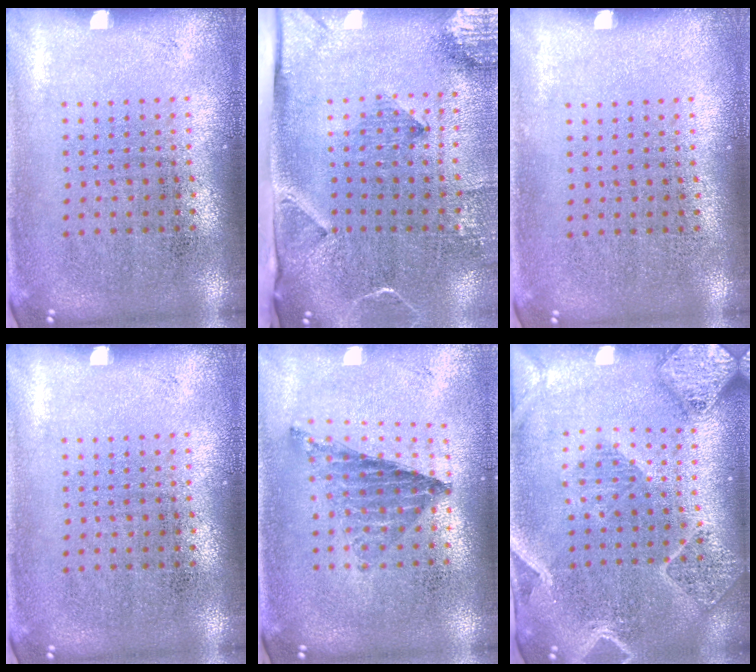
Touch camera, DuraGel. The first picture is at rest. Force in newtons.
{"total": 3.2, "press": 2.3, "slide": 2.3}
{"total": 0.0}
{"total": 0.0}
{"total": 0.8, "press": 0.8, "slide": 0.1}
{"total": 2.5, "press": 2.3, "slide": 1.1}